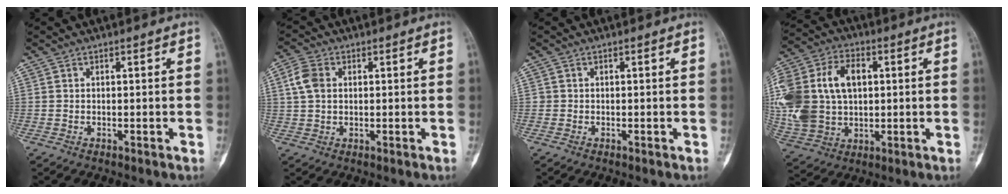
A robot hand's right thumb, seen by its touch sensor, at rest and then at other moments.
{"total": 5.5, "force": [1.3, 3.9, 3.6], "torque": [-0.076, 0.007, 0.023]}
{"total": 0.5, "force": [0.0, 0.5, 0.0], "torque": [0.003, 0.005, -0.002]}
{"total": 23.8, "force": [2.9, 16.9, 16.5], "torque": [-0.375, 0.023, 0.066]}